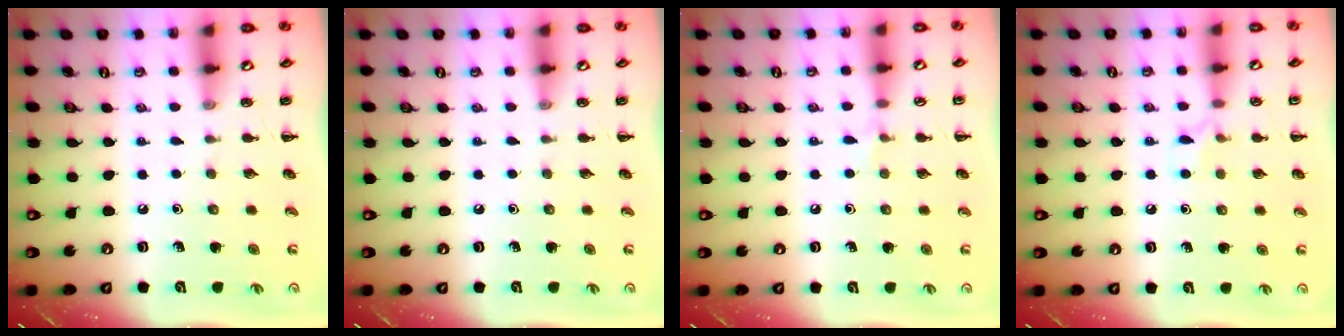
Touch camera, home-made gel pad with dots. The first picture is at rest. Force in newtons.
{"total": 0.0}
{"total": 3.7, "press": 3.5, "slide": 1.3}
{"total": 5.0, "press": 4.7, "slide": 1.6}